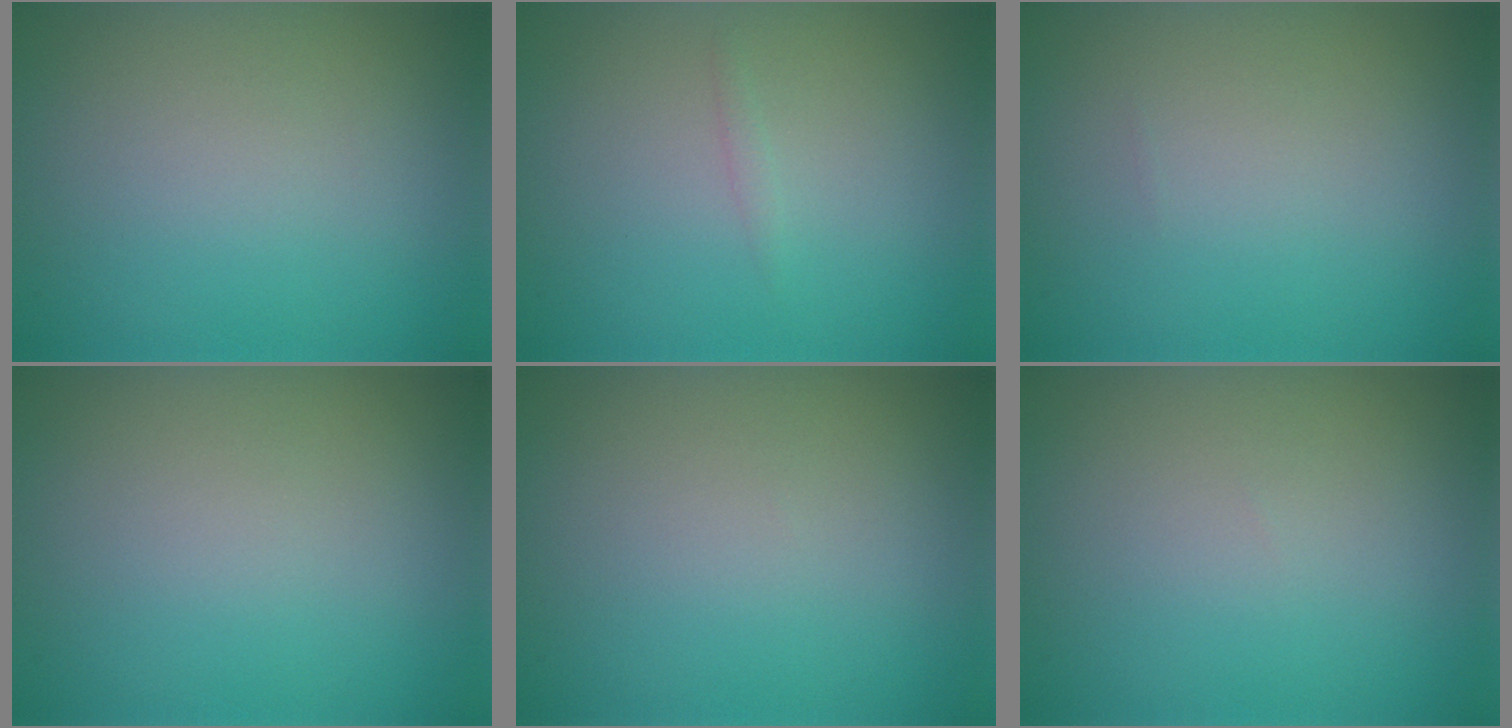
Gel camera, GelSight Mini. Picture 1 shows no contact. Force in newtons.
{"total": 0.6, "press": 0.6, "slide": 0.1}
{"total": 0.0}
{"total": 0.0}
{"total": 0.0}
{"total": 0.0}